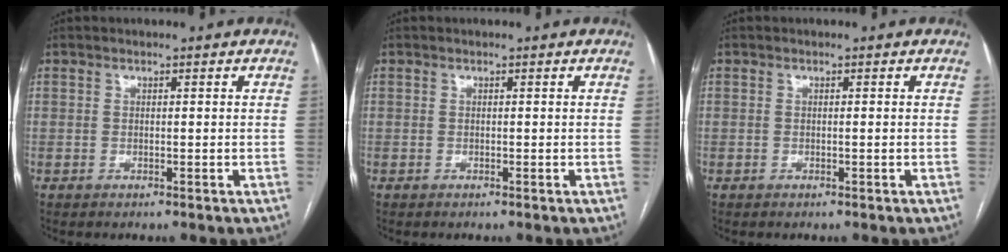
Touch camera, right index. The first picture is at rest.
{"total": 0.0}
{"total": 0.0}